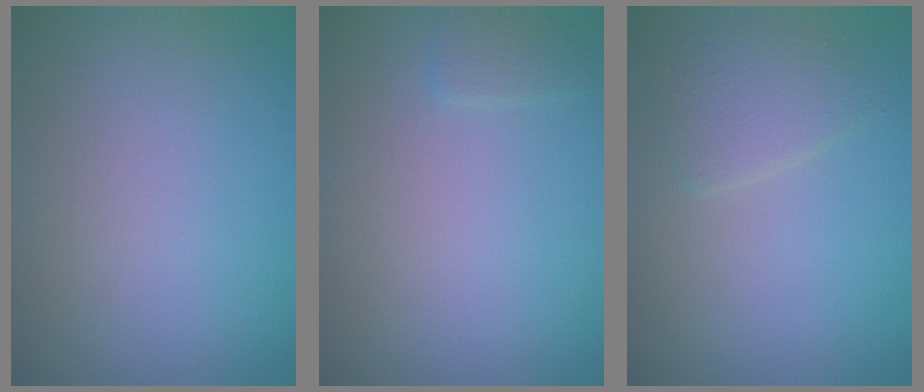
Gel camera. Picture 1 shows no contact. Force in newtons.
{"total": 0.9, "press": 0.9, "slide": 0.1}
{"total": 2.3, "press": 2.3, "slide": 0.1}